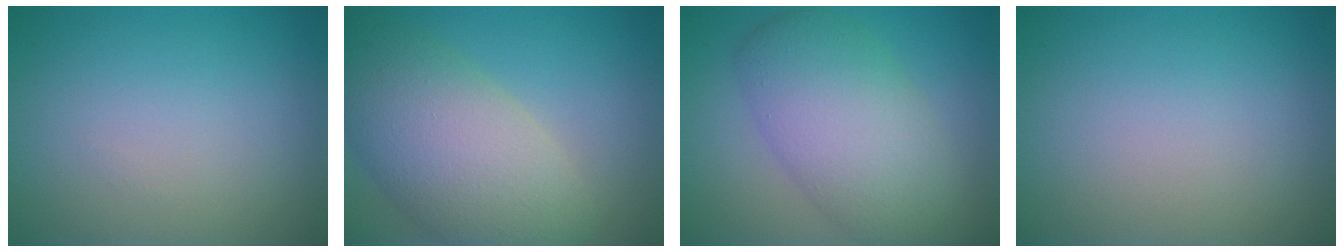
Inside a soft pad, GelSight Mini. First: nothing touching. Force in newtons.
{"total": 9.2, "press": 9.2, "slide": 0.8}
{"total": 7.9, "press": 7.9, "slide": 0.3}
{"total": 0.0}